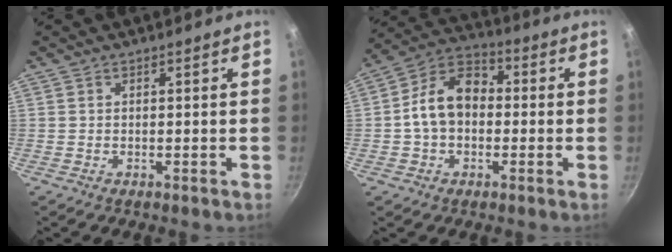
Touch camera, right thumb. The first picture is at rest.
{"total": 11.6, "force": [-0.6, 8.4, 8.0], "torque": [-0.110, 0.039, -0.030]}